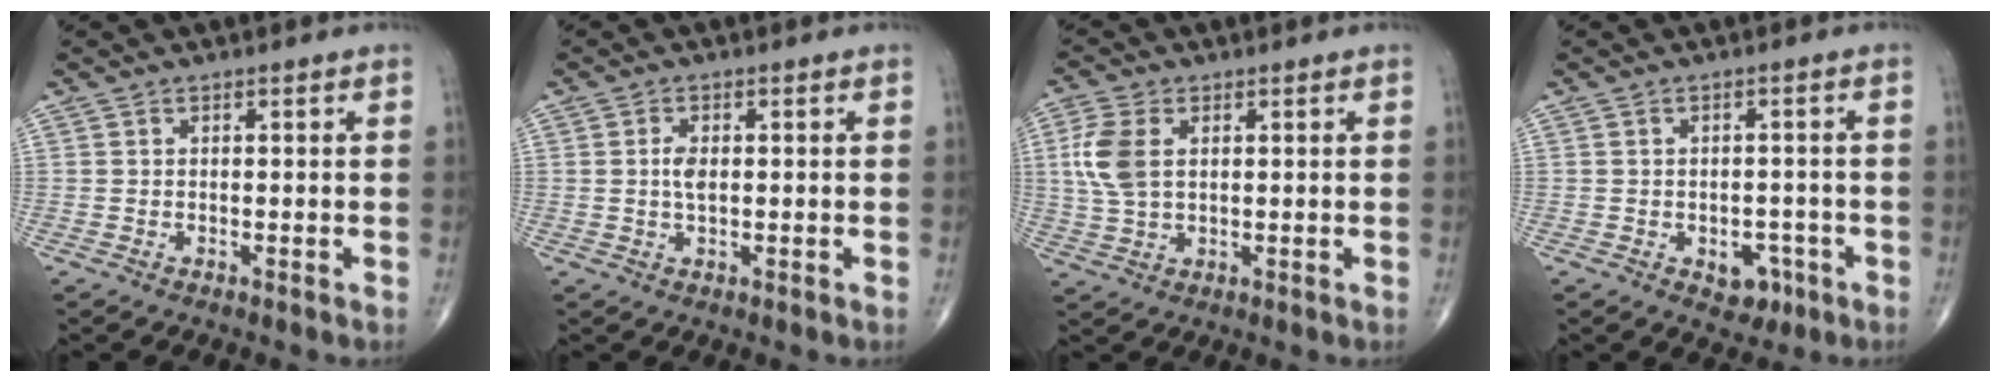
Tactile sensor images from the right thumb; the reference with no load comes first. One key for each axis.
{"total": 2.7, "fx": 0.2, "fy": 1.3, "fz": 2.3, "tx": -0.043, "ty": 0.000, "tz": 0.002}
{"total": 7.6, "fx": 1.5, "fy": 4.6, "fz": 5.9, "tx": -0.138, "ty": 0.004, "tz": 0.033}
{"total": 4.7, "fx": -2.0, "fy": 3.3, "fz": 2.6, "tx": -0.008, "ty": 0.015, "tz": -0.020}